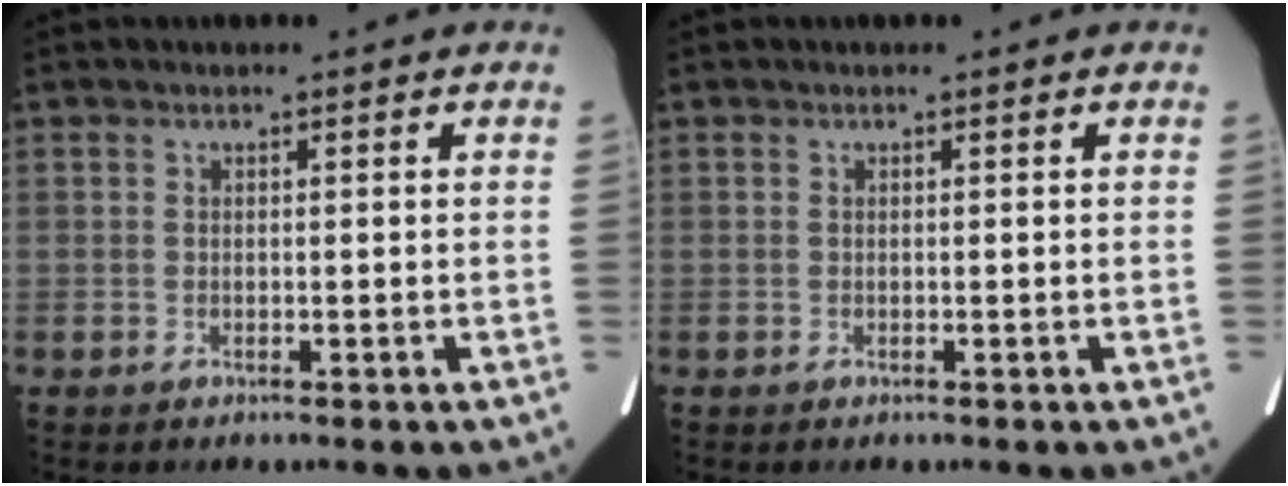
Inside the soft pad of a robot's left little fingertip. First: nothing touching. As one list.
[{"total": 0.0}]